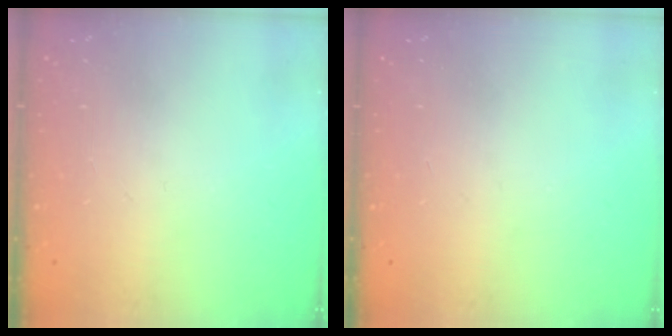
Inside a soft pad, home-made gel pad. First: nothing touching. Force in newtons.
{"total": 0.0}